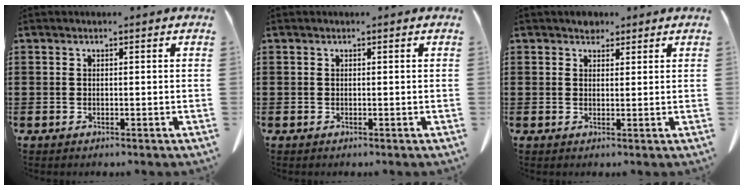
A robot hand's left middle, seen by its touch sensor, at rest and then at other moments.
{"total": 0.0}
{"total": 2.1, "force": [1.9, 1.0, 0.1], "torque": [-0.007, 0.006, 0.038]}